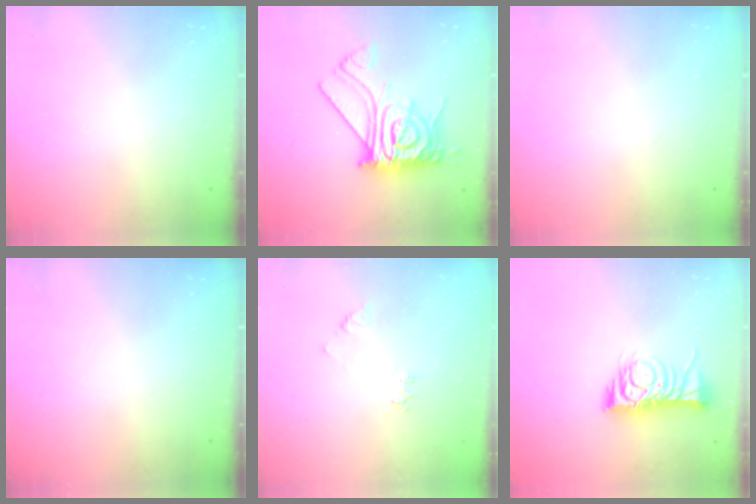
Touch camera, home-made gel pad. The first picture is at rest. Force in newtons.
{"total": 15.8, "press": 15.7, "slide": 1.4}
{"total": 0.0}
{"total": 0.0}
{"total": 4.3, "press": 4.3, "slide": 0.5}
{"total": 10.0, "press": 10.0, "slide": 0.3}